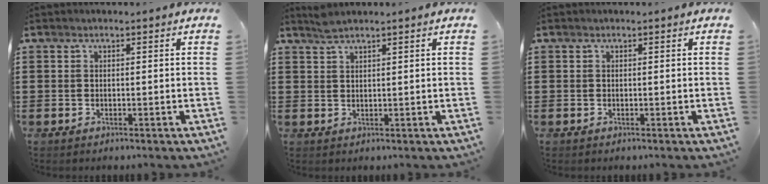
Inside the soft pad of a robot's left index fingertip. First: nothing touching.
{"total": 2.0, "force": [1.7, 0.1, 1.0], "torque": [-0.022, 0.000, 0.032]}
{"total": 0.0}